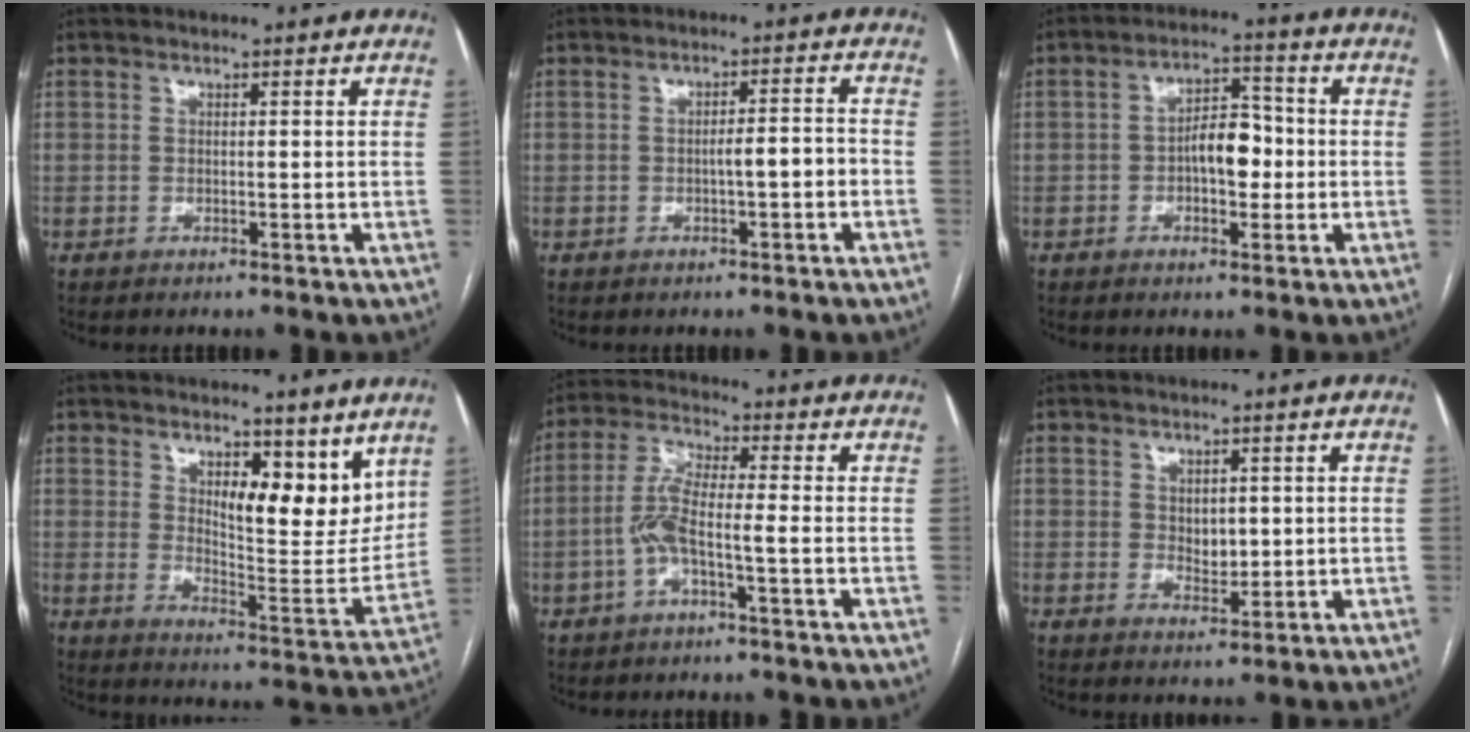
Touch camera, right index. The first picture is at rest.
{"total": 3.5, "force": [-1.2, 0.2, 3.2], "torque": [-0.046, 0.010, -0.020]}
{"total": 6.6, "force": [-0.9, 3.2, 5.7], "torque": [-0.092, 0.021, -0.013]}
{"total": 10.9, "force": [6.7, 3.5, 7.9], "torque": [-0.108, -0.020, 0.111]}
{"total": 6.1, "force": [-2.0, 0.3, 5.8], "torque": [-0.127, 0.016, -0.041]}
{"total": 2.5, "force": [0.5, 1.5, 1.9], "torque": [-0.027, -0.007, 0.012]}